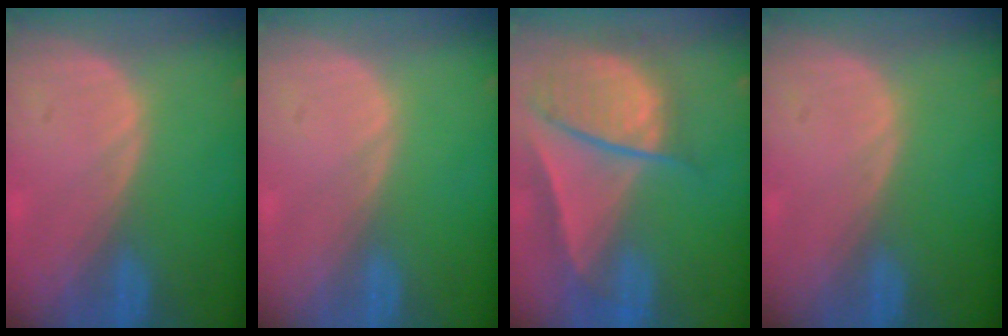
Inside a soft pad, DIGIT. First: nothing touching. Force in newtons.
{"total": 0.0}
{"total": 9.4, "press": 8.1, "slide": 4.8}
{"total": 0.0}